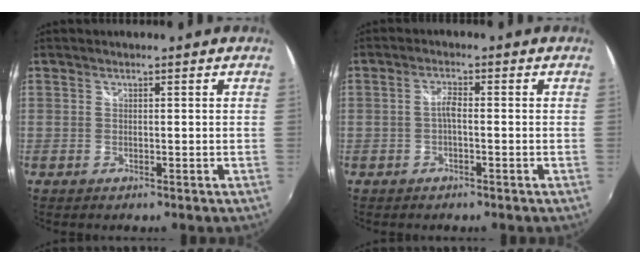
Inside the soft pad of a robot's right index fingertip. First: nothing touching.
{"total": 2.0, "force": [-0.6, 0.5, 1.8], "torque": [-0.038, 0.006, -0.014]}